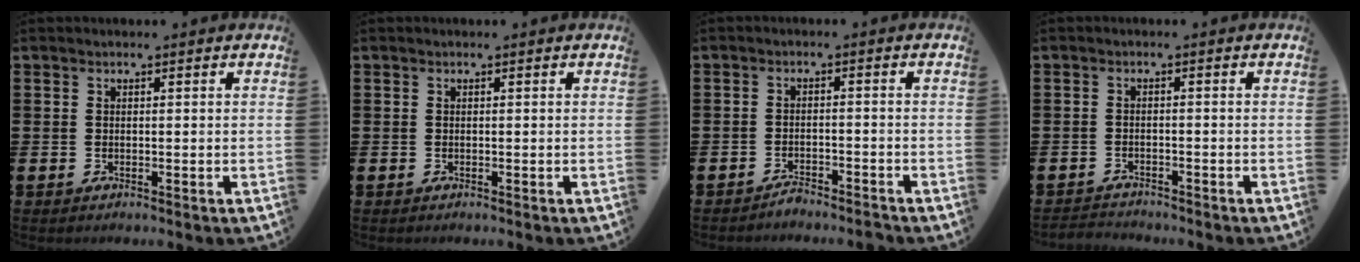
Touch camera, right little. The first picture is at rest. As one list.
[{"total": 0.0}, {"total": 1.8, "force": [-1.8, 0.0, 0.1], "torque": [-0.008, 0.005, -0.038]}, {"total": 1.4, "force": [-1.4, 0.0, -0.2], "torque": [-0.002, 0.004, -0.030]}]